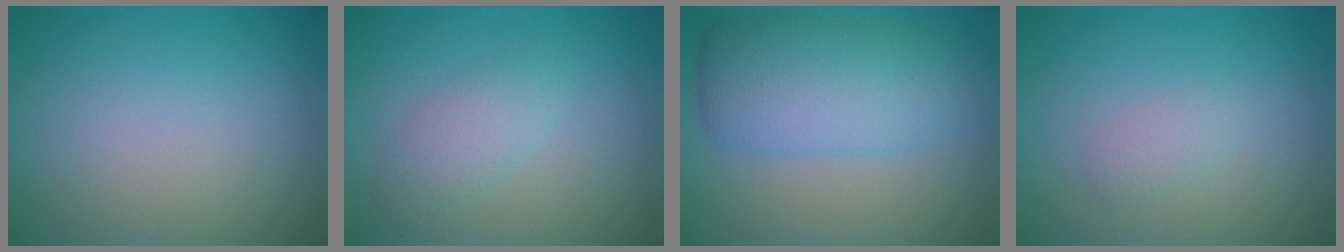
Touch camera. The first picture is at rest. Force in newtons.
{"total": 2.5, "press": 2.5, "slide": 0.0}
{"total": 7.2, "press": 7.2, "slide": 0.1}
{"total": 1.2, "press": 1.2, "slide": 0.0}